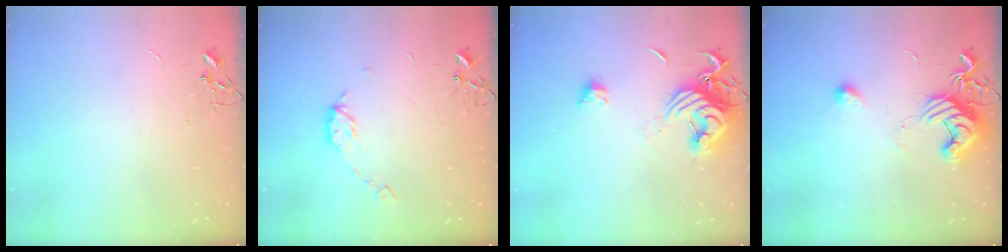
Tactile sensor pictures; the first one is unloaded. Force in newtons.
{"total": 7.1, "press": 7.1, "slide": 0.3}
{"total": 14.9, "press": 14.8, "slide": 1.3}
{"total": 11.5, "press": 11.5, "slide": 0.5}